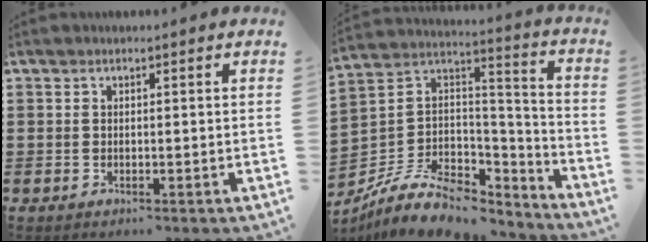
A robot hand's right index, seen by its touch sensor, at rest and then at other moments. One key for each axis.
{"total": 9.5, "fx": -6.2, "fy": 5.3, "fz": 4.8, "tx": -0.101, "ty": 0.013, "tz": -0.114}